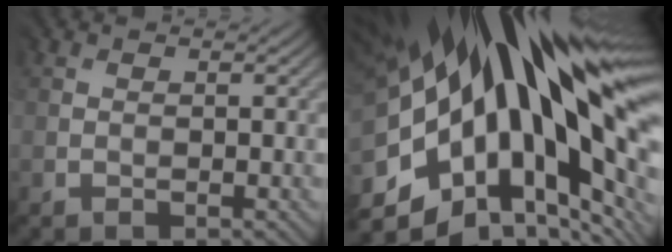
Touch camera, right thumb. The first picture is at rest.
{"total": 21.0, "force": [1.8, 10.2, 18.3], "torque": [-0.342, -0.029, 0.027]}